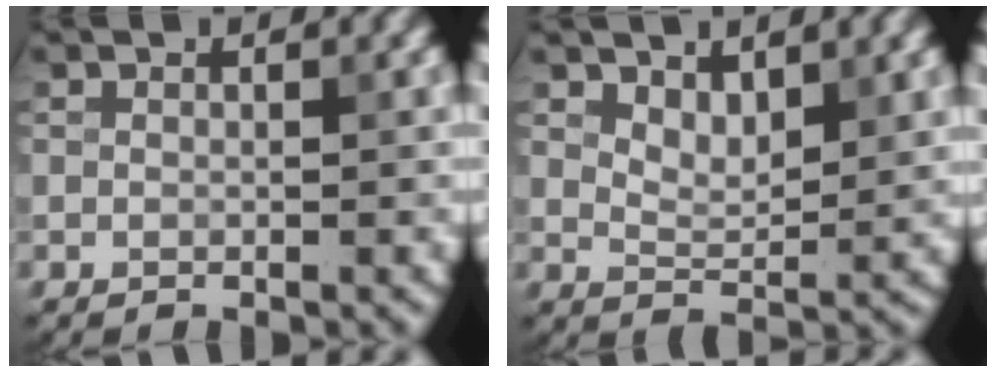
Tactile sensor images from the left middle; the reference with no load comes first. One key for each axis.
{"total": 2.7, "fx": 1.9, "fy": 1.1, "fz": 1.6, "tx": -0.027, "ty": -0.008, "tz": 0.035}